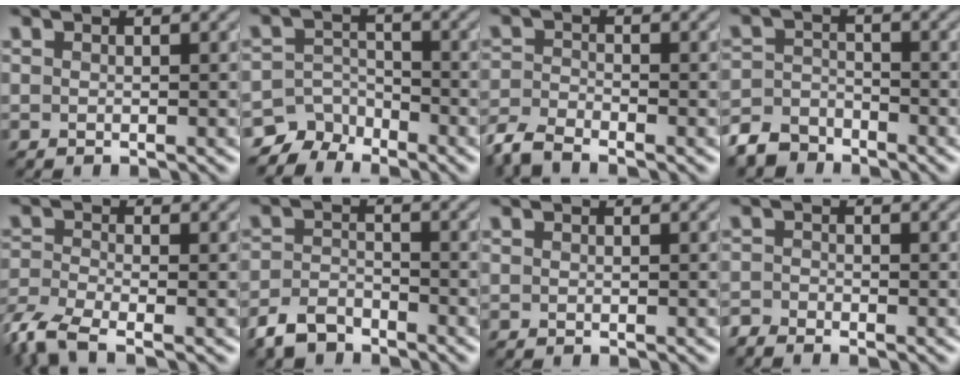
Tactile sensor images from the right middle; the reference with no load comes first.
{"total": 4.0, "force": [-3.6, 1.8, -0.2], "torque": [0.016, 0.002, -0.067]}
{"total": 3.8, "force": [-3.2, 1.2, 1.7], "torque": [-0.046, -0.006, -0.077]}
{"total": 3.3, "force": [-3.0, 1.4, 0.3], "torque": [-0.008, 0.000, -0.067]}
{"total": 5.3, "force": [-4.1, 1.8, 2.9], "torque": [-0.078, -0.011, -0.091]}
{"total": 3.1, "force": [-2.7, 1.3, 0.7], "torque": [-0.019, 0.001, -0.062]}
{"total": 0.0}
{"total": 1.8, "force": [-1.6, 0.6, 0.3], "torque": [-0.014, -0.005, -0.037]}